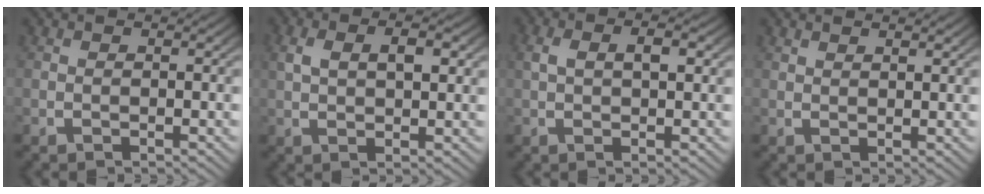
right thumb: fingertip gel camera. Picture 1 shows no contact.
{"total": 3.3, "force": [1.1, 1.4, 2.8], "torque": [-0.049, 0.006, 0.024]}
{"total": 2.8, "force": [0.8, 1.1, 2.5], "torque": [-0.043, 0.006, 0.015]}
{"total": 1.3, "force": [1.2, -0.1, 0.2], "torque": [-0.003, -0.001, 0.026]}